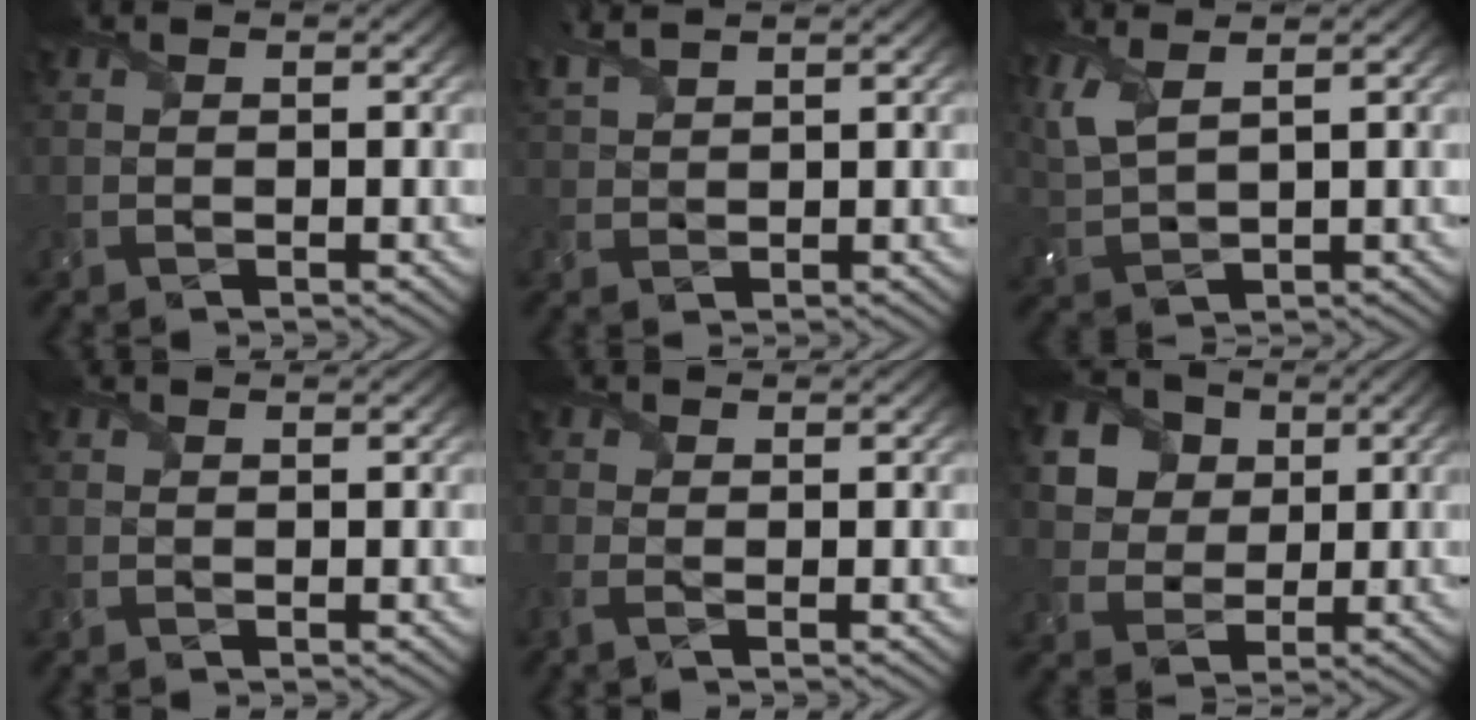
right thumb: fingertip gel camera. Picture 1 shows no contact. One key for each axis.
{"total": 3.0, "fx": 2.6, "fy": 0.6, "fz": 1.4, "tx": -0.043, "ty": 0.016, "tz": 0.059}
{"total": 5.3, "fx": 3.1, "fy": 1.7, "fz": 4.0, "tx": -0.109, "ty": 0.010, "tz": 0.070}
{"total": 1.1, "fx": 1.0, "fy": 0.3, "fz": 0.4, "tx": -0.017, "ty": 0.001, "tz": 0.015}
{"total": 1.3, "fx": -0.3, "fy": 0.4, "fz": 1.2, "tx": -0.035, "ty": 0.001, "tz": -0.013}
{"total": 10.9, "fx": 5.1, "fy": 8.3, "fz": 4.8, "tx": -0.150, "ty": 0.016, "tz": 0.092}